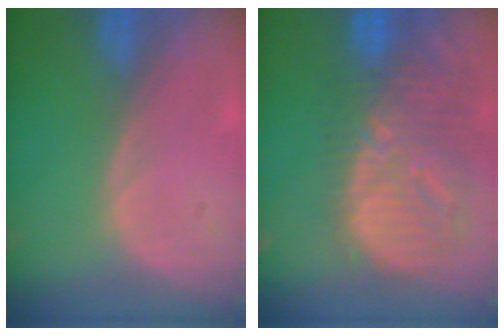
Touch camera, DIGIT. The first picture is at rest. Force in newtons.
{"total": 13.3, "press": 11.6, "slide": 6.5}